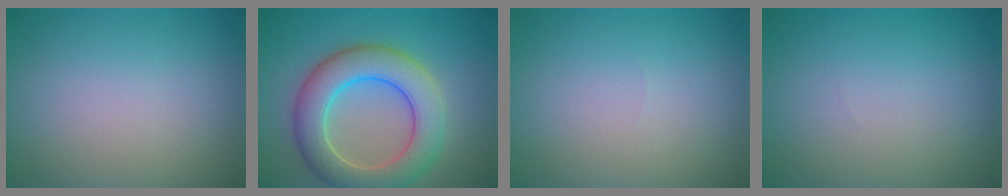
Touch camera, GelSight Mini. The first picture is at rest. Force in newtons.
{"total": 7.9, "press": 7.9, "slide": 0.3}
{"total": 0.0}
{"total": 0.0}